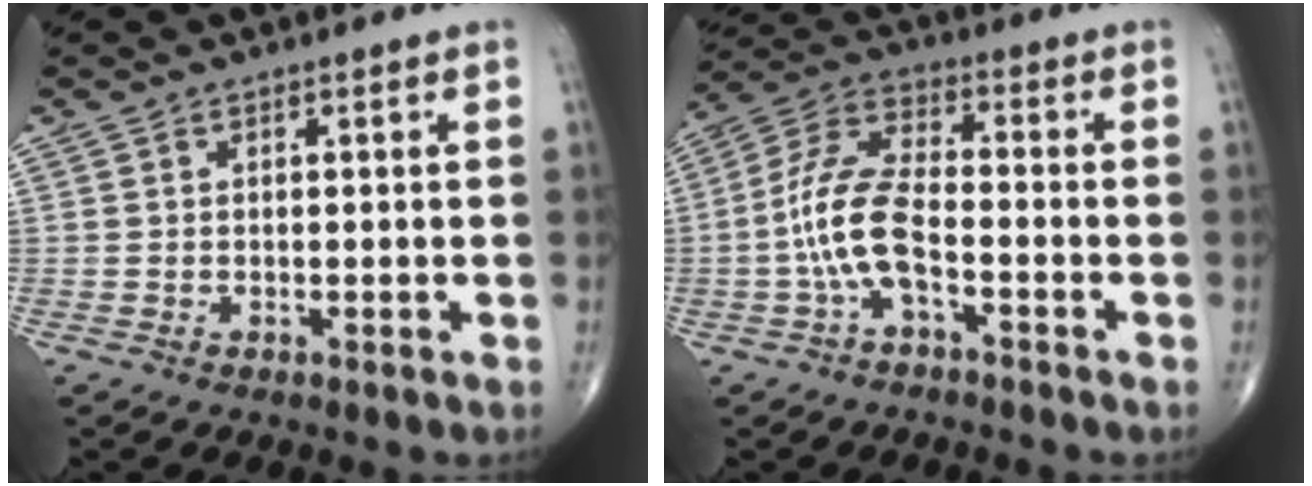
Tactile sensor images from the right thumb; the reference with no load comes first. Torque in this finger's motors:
{"motor_torque": [0.86, 0.58, 1.83, -0.94, 0.59]}